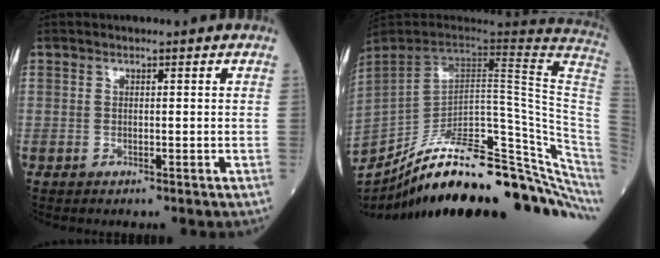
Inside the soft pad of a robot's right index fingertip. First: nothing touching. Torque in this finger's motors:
{"motor_torque": [-0.35, -1.79, -0.11, -0.09]}